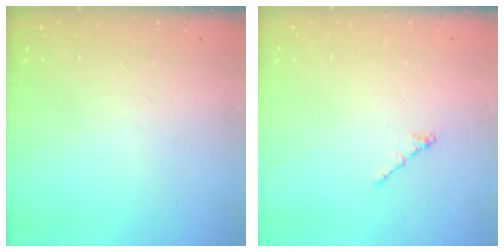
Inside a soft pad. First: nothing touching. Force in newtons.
{"total": 0.5, "press": 0.4, "slide": 0.3}